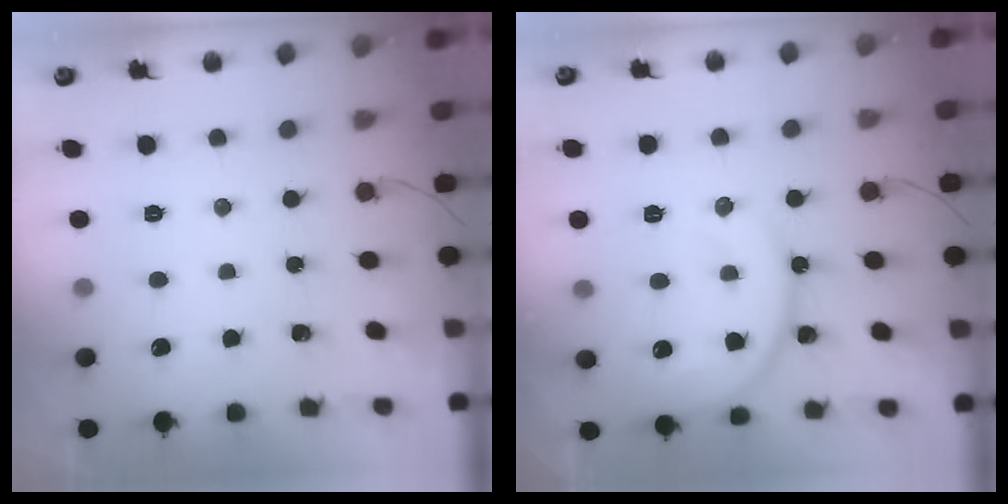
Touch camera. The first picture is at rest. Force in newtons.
{"total": 13.7, "press": 13.6, "slide": 1.4}